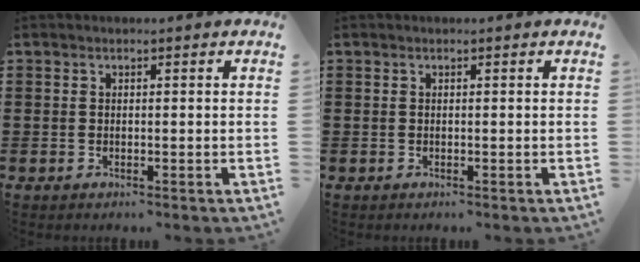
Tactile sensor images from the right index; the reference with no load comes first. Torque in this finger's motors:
{"motor_torque": [-0.38, 1.76, 0.00, 0.00]}